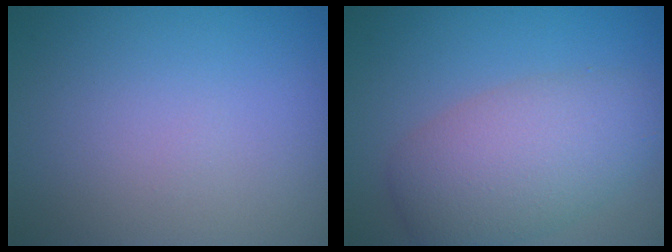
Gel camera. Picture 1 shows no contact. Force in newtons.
{"total": 6.1, "press": 6.1, "slide": 0.4}